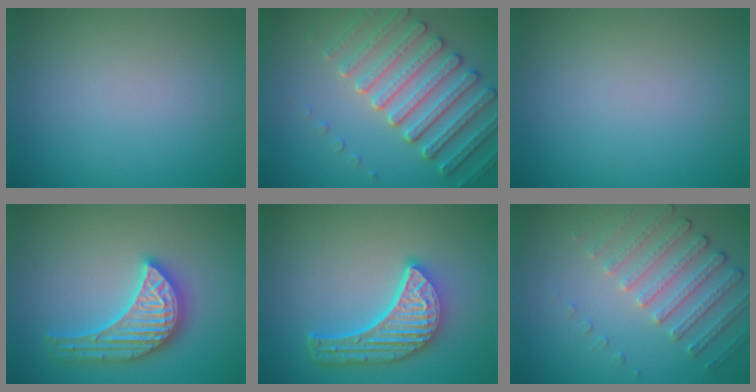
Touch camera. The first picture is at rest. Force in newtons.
{"total": 5.6, "press": 5.1, "slide": 2.2}
{"total": 0.0}
{"total": 5.5, "press": 5.4, "slide": 0.6}
{"total": 5.8, "press": 4.5, "slide": 3.7}
{"total": 4.5, "press": 3.5, "slide": 2.9}